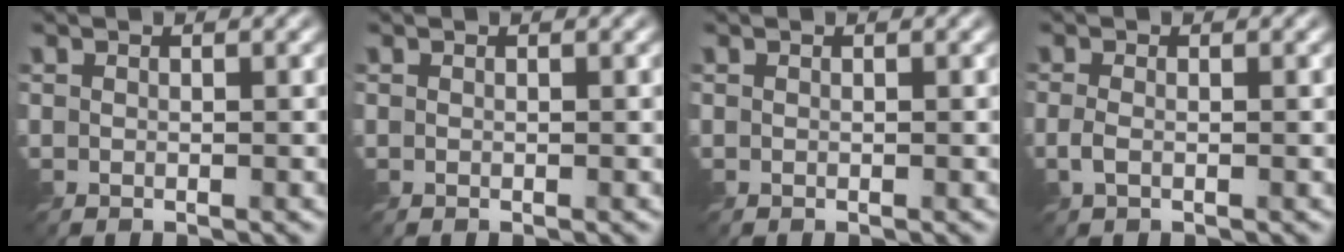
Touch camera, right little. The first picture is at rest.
{"total": 0.0}
{"total": 0.0}
{"total": 1.3, "force": [-0.4, 0.5, 1.1], "torque": [-0.027, -0.001, -0.012]}